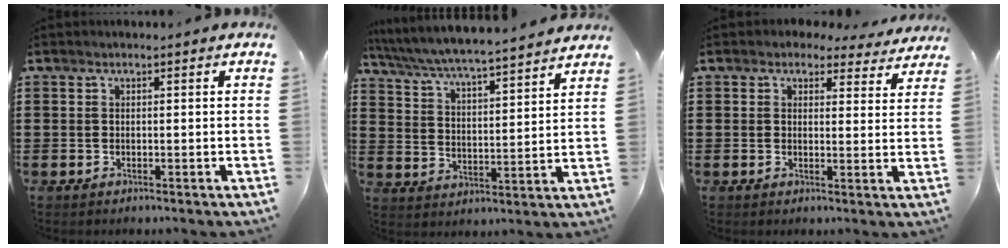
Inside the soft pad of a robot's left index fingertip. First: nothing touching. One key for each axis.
{"total": 5.0, "fx": 4.7, "fy": -0.6, "fz": 1.4, "tx": -0.050, "ty": -0.040, "tz": 0.074}
{"total": 3.3, "fx": 3.0, "fy": 1.2, "fz": 0.7, "tx": -0.017, "ty": -0.007, "tz": 0.053}